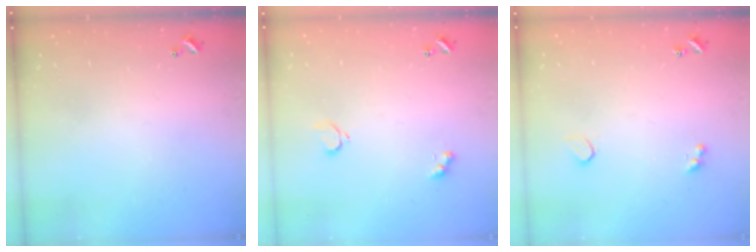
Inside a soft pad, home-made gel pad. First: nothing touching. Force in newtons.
{"total": 2.1, "press": 2.1, "slide": 0.5}
{"total": 2.6, "press": 2.2, "slide": 1.2}